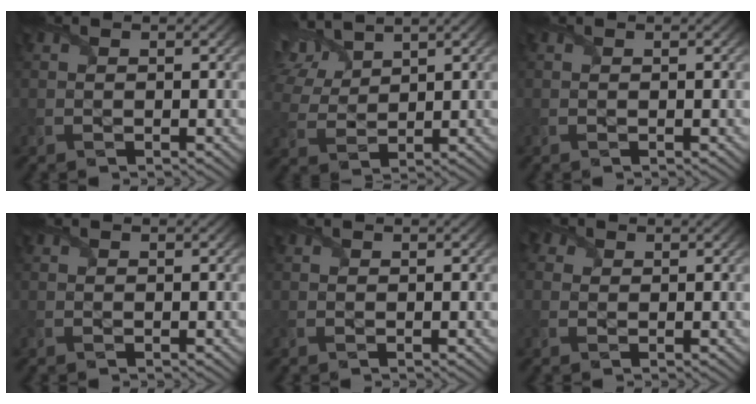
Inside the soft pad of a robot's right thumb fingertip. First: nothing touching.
{"total": 6.7, "force": [4.8, 2.8, 3.7], "torque": [-0.103, 0.016, 0.097]}
{"total": 0.0}
{"total": 0.0}
{"total": 0.0}
{"total": 1.9, "force": [0.9, 1.6, 0.7], "torque": [-0.023, 0.002, 0.009]}